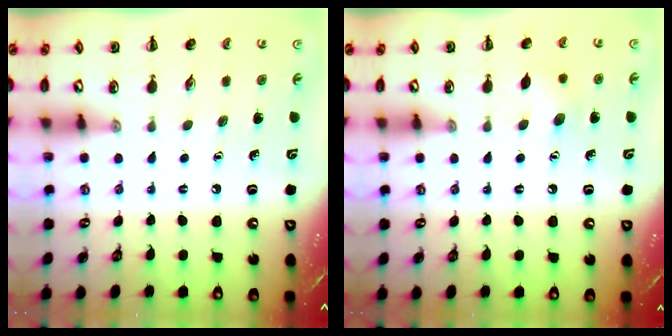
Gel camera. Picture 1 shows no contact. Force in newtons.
{"total": 6.8, "press": 6.7, "slide": 1.3}